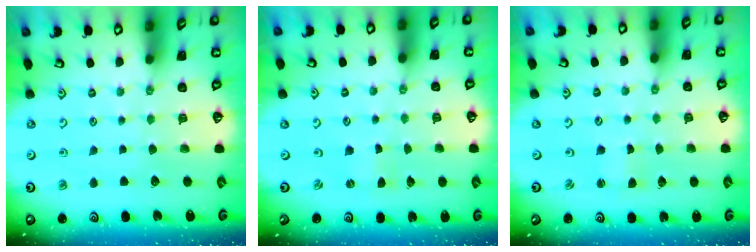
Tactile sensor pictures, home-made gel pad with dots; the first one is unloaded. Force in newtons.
{"total": 0.0}
{"total": 1.1, "press": 1.1, "slide": 0.1}